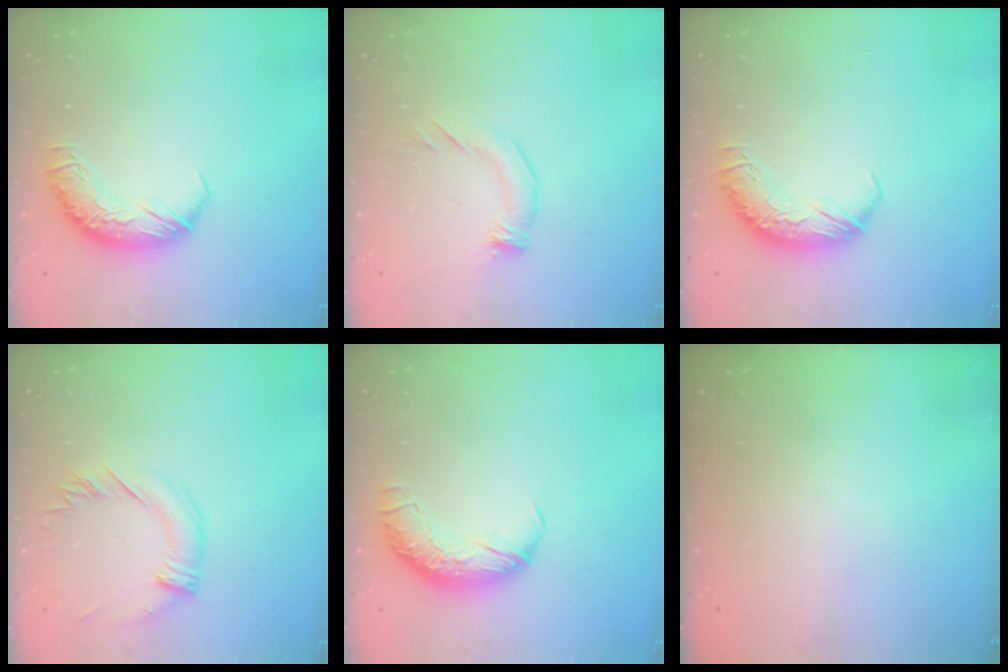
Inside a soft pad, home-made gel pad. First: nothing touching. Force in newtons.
{"total": 2.4, "press": 2.3, "slide": 0.9}
{"total": 0.0}
{"total": 1.6, "press": 1.0, "slide": 1.2}
{"total": 2.3, "press": 1.0, "slide": 2.1}
{"total": 11.2, "press": 11.2, "slide": 0.4}